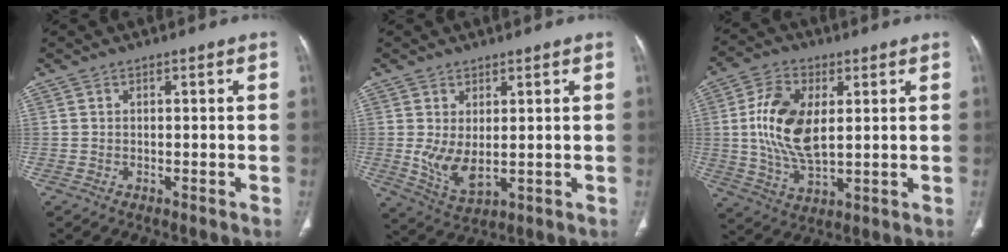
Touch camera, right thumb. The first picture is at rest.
{"total": 6.4, "force": [0.4, 3.3, 5.5], "torque": [-0.102, -0.019, 0.024]}
{"total": 13.5, "force": [2.1, 7.2, 11.3], "torque": [-0.216, -0.009, 0.042]}